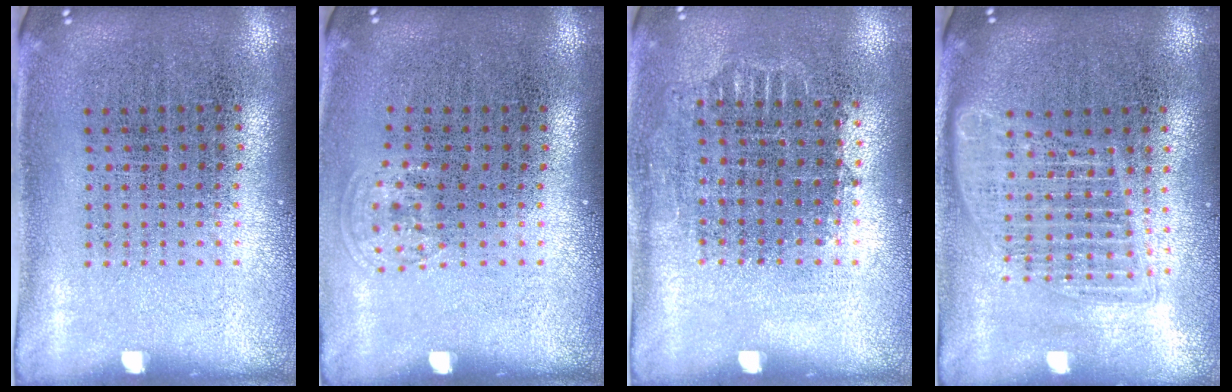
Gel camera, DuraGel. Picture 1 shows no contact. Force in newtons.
{"total": 0.7, "press": 0.6, "slide": 0.4}
{"total": 0.9, "press": 0.8, "slide": 0.4}
{"total": 1.7, "press": 1.5, "slide": 0.8}